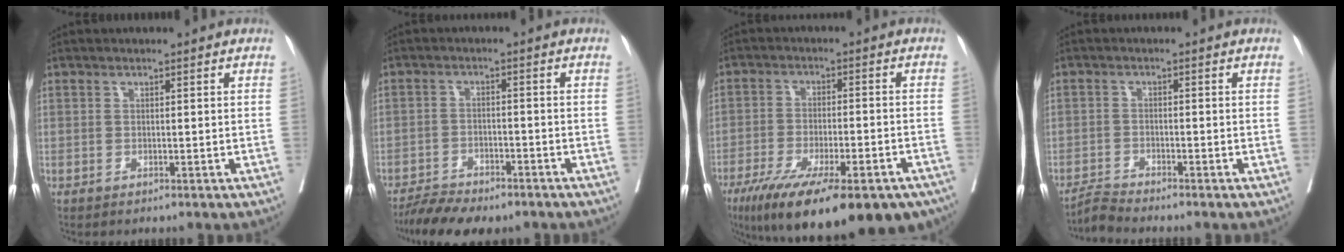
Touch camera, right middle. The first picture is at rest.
{"total": 7.8, "force": [-6.8, 2.1, 3.4], "torque": [-0.049, -0.005, -0.108]}
{"total": 22.7, "force": [-15.9, 5.6, 15.2], "torque": [-0.208, -0.033, -0.229]}
{"total": 2.6, "force": [-2.4, -0.9, -0.1], "torque": [-0.001, -0.015, -0.048]}